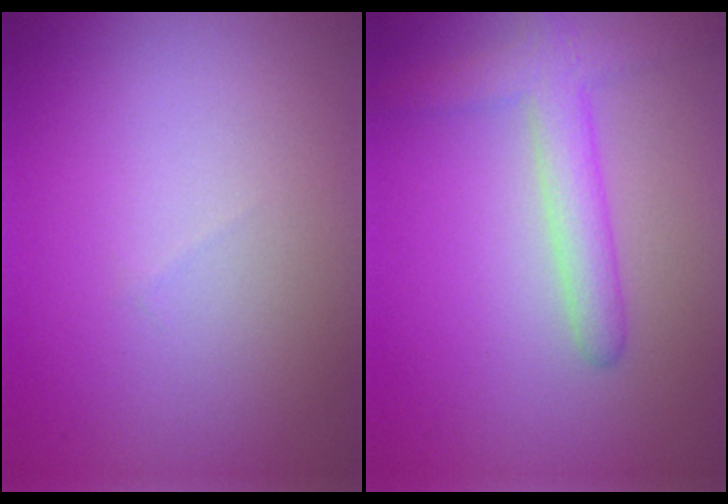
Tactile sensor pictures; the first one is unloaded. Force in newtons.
{"total": 3.8, "press": 3.7, "slide": 0.2}